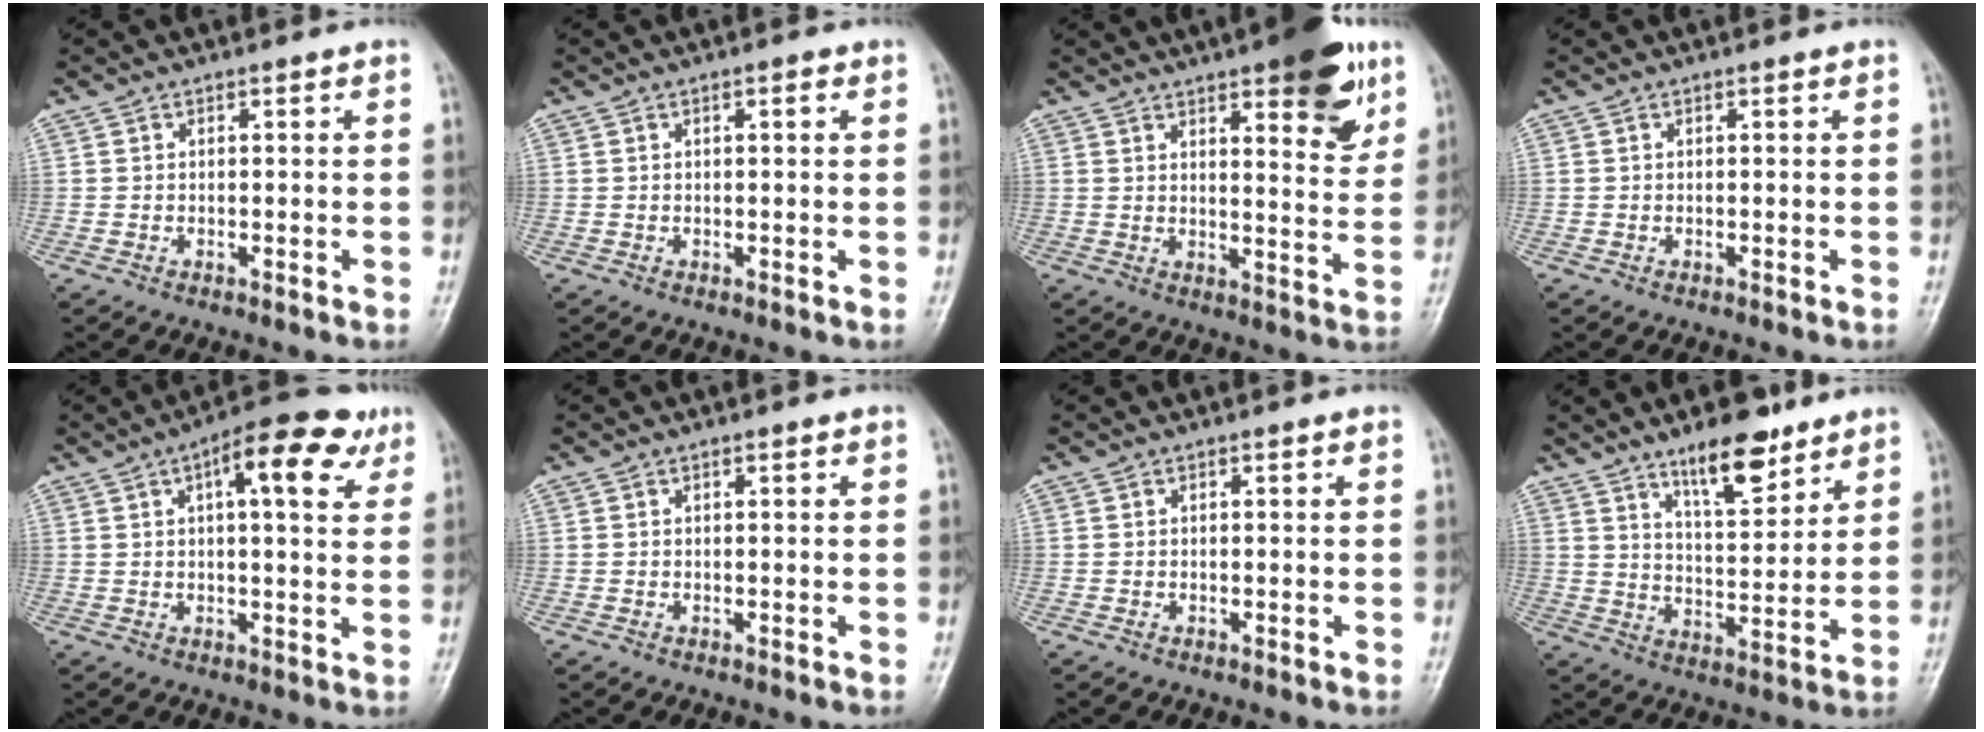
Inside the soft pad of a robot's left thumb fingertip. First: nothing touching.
{"total": 1.2, "force": [0.5, 0.4, 1.0], "torque": [-0.014, 0.002, 0.005]}
{"total": 13.8, "force": [7.8, 4.3, 10.5], "torque": [-0.106, -0.037, 0.101]}
{"total": 0.0}
{"total": 11.9, "force": [5.4, 4.3, 9.8], "torque": [-0.116, 0.005, 0.066]}
{"total": 0.0}
{"total": 0.0}
{"total": 11.3, "force": [7.9, 4.0, 7.1], "torque": [-0.090, -0.056, 0.132]}